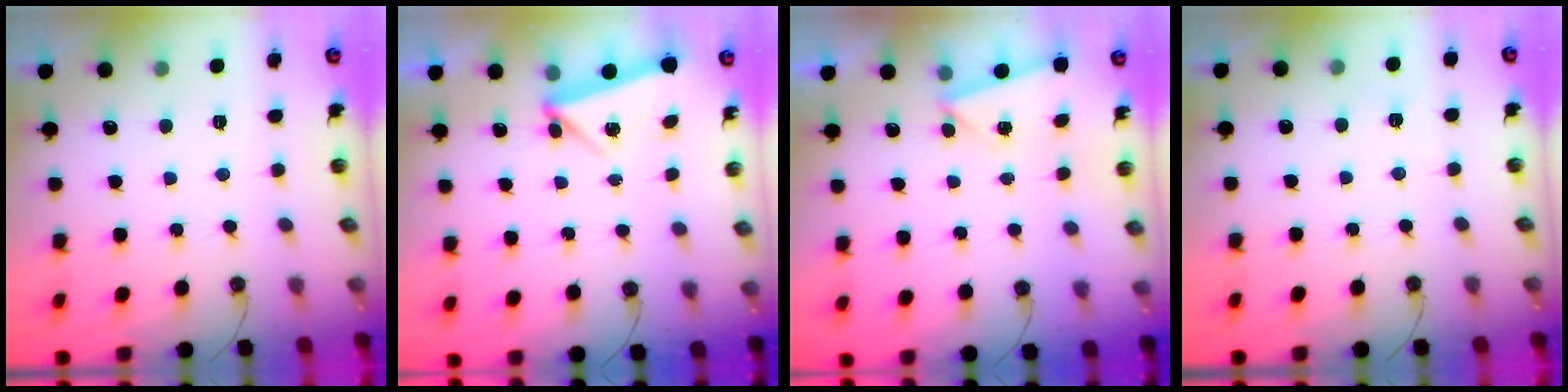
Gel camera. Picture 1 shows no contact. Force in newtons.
{"total": 5.6, "press": 5.3, "slide": 1.6}
{"total": 2.8, "press": 1.5, "slide": 2.3}
{"total": 4.0, "press": 3.1, "slide": 2.6}